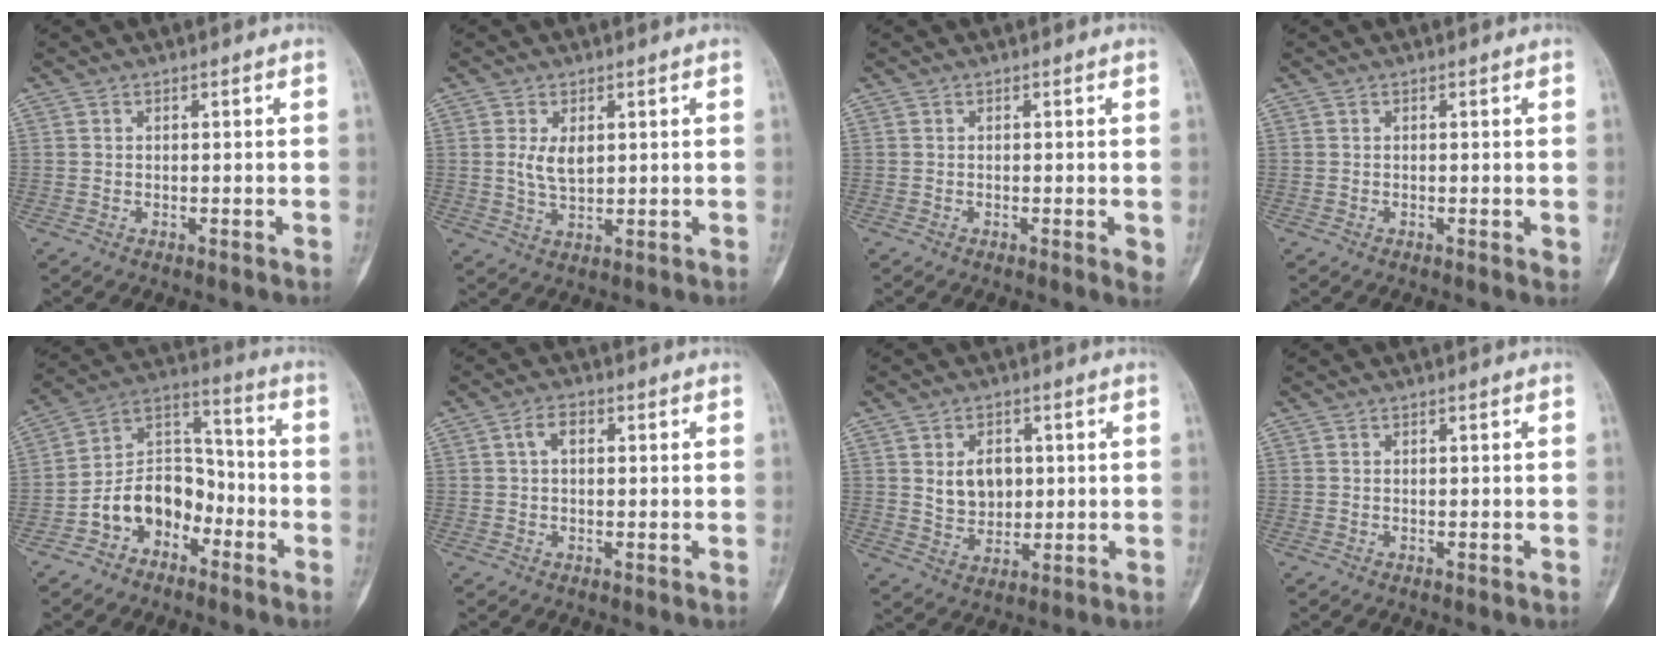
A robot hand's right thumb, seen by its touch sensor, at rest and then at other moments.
{"total": 4.7, "force": [1.1, 2.6, 3.8], "torque": [-0.067, -0.011, 0.026]}
{"total": 1.7, "force": [-0.2, 0.4, 1.7], "torque": [-0.027, -0.006, -0.004]}
{"total": 1.1, "force": [0.0, 0.2, 1.0], "torque": [-0.017, -0.005, -0.002]}
{"total": 12.2, "force": [-5.7, 8.7, 6.5], "torque": [-0.080, 0.078, -0.111]}
{"total": 3.4, "force": [0.8, 2.0, 2.6], "torque": [-0.047, 0.012, 0.012]}
{"total": 7.3, "force": [1.4, 5.4, 4.7], "torque": [-0.049, -0.011, 0.033]}
{"total": 0.0}